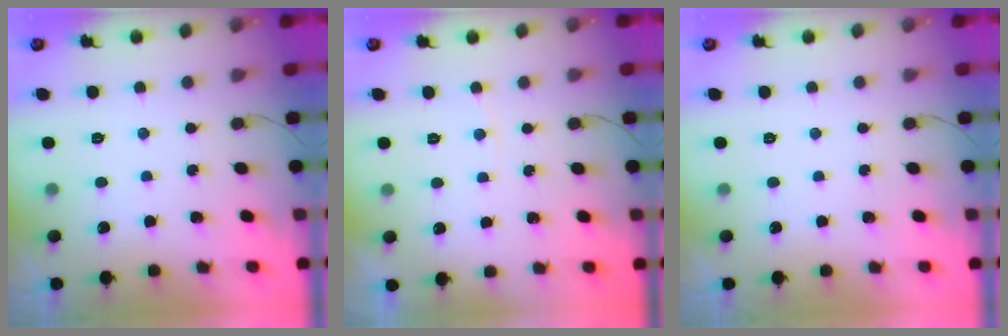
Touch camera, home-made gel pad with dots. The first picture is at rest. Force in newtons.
{"total": 2.8, "press": 2.7, "slide": 0.3}
{"total": 0.0}